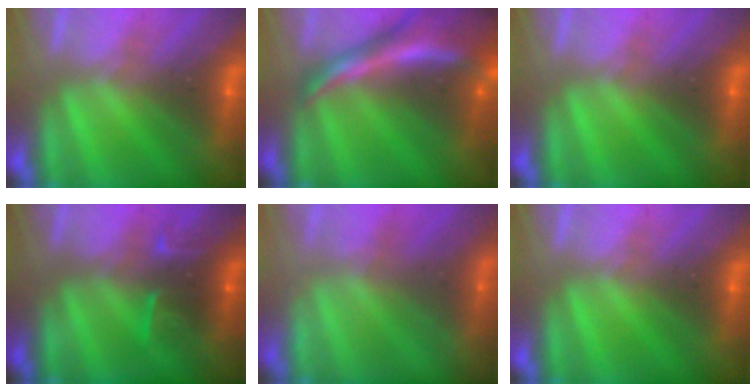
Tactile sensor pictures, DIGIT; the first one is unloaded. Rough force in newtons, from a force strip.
{"total": 7.1}
{"total": 0.0}
{"total": 2.4}
{"total": 2.1}
{"total": 0.0}